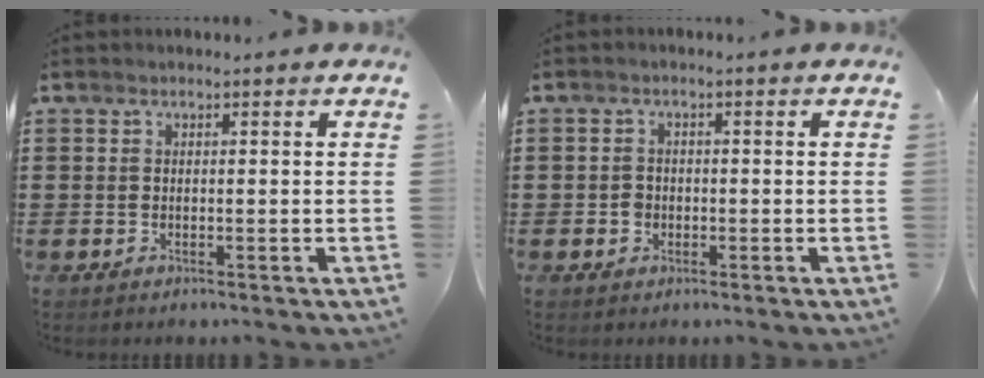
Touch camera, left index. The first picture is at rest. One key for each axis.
{"total": 1.5, "fx": -0.4, "fy": 1.3, "fz": 0.6, "tx": -0.016, "ty": 0.004, "tz": -0.009}